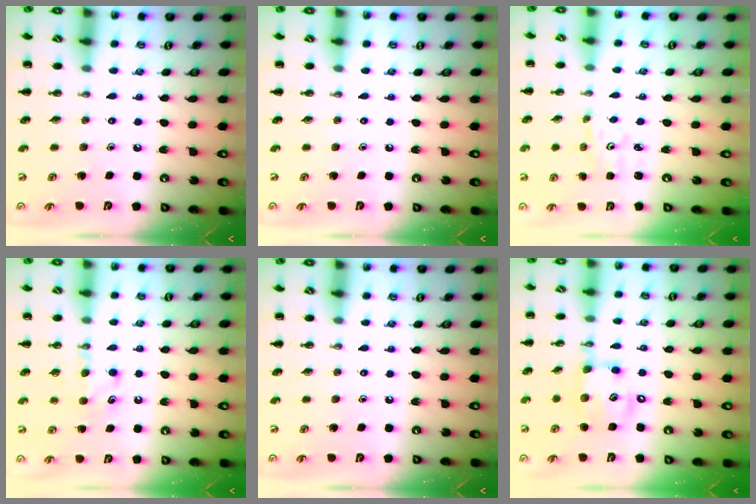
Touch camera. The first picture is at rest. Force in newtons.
{"total": 0.0}
{"total": 1.8, "press": 1.8, "slide": 0.5}
{"total": 7.1, "press": 6.9, "slide": 1.6}
{"total": 0.0}
{"total": 12.4, "press": 12.2, "slide": 2.1}